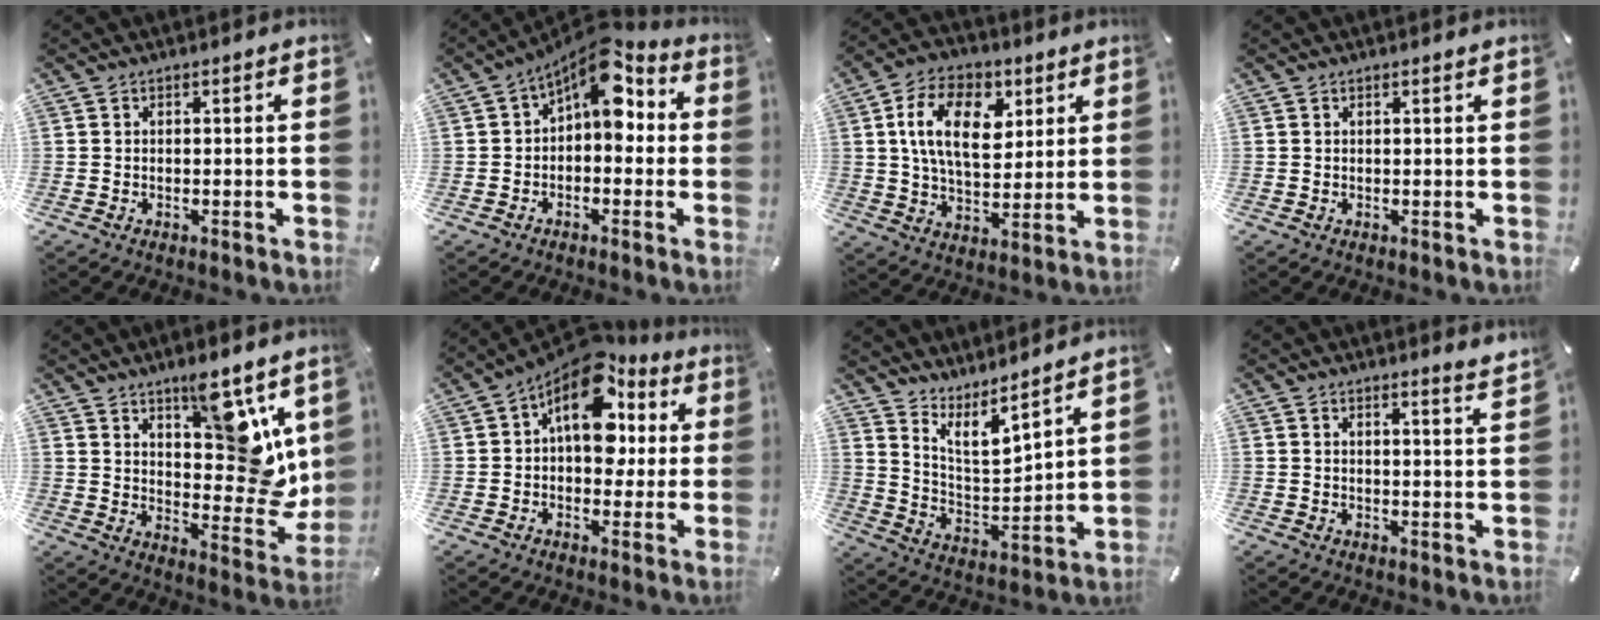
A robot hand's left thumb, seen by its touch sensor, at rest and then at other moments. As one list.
[{"total": 10.5, "force": [4.6, 5.6, 7.6], "torque": [-0.115, -0.030, 0.079]}, {"total": 15.2, "force": [4.9, 9.6, 10.7], "torque": [-0.192, 0.005, 0.087]}, {"total": 0.5, "force": [0.3, -0.1, 0.4], "torque": [-0.005, 0.000, 0.005]}, {"total": 14.2, "force": [7.5, 6.9, 10.0], "torque": [-0.099, -0.071, 0.131]}, {"total": 15.5, "force": [5.8, 9.6, 10.7], "torque": [-0.168, -0.045, 0.097]}, {"total": 8.0, "force": [7.4, 1.5, 2.7], "torque": [-0.068, -0.064, 0.131]}, {"total": 3.2, "force": [3.0, -0.5, 1.2], "torque": [-0.022, -0.023, 0.051]}]